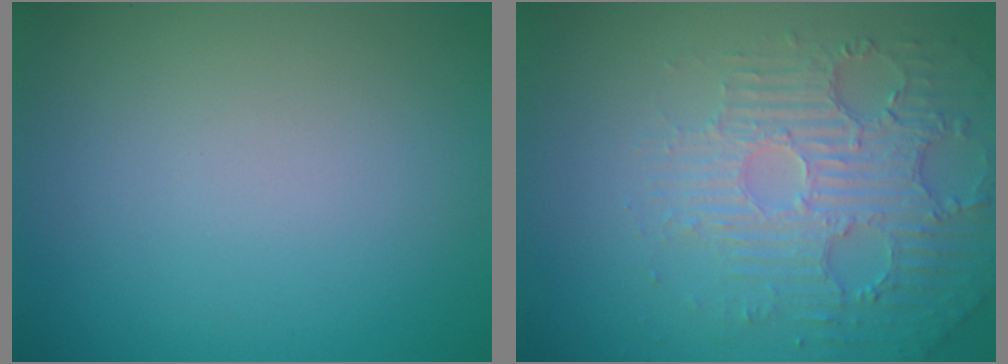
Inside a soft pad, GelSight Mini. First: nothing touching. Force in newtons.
{"total": 4.7, "press": 3.7, "slide": 2.8}